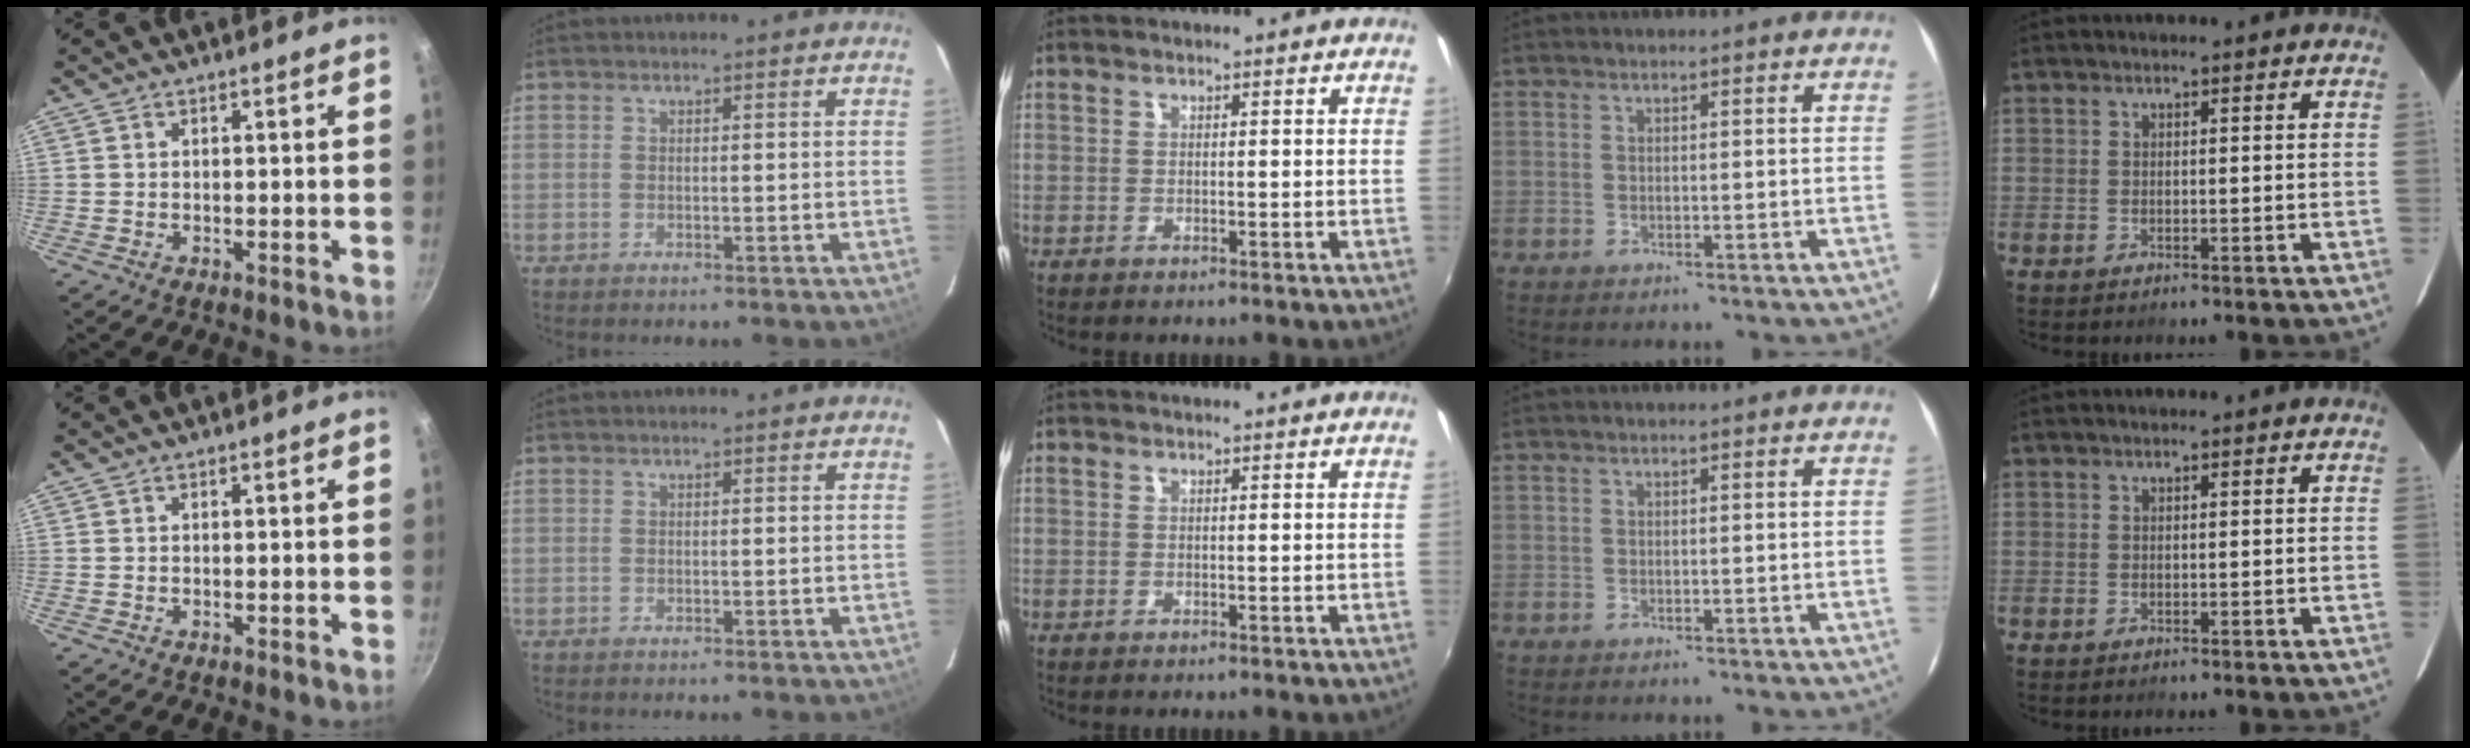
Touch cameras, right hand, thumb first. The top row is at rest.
{}